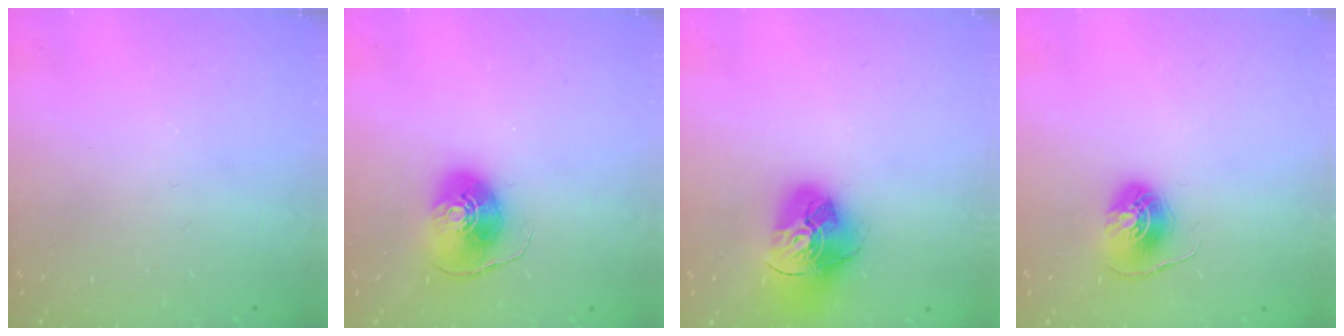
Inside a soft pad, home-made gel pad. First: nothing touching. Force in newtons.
{"total": 8.8, "press": 8.8, "slide": 0.6}
{"total": 15.5, "press": 15.4, "slide": 1.7}
{"total": 7.1, "press": 7.1, "slide": 0.4}